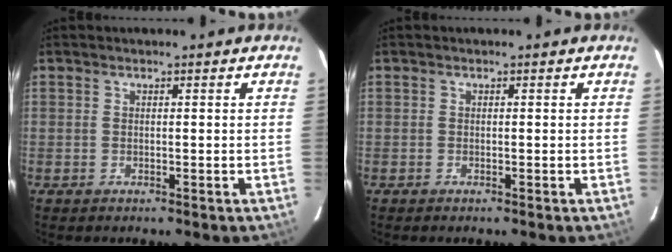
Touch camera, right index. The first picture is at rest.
{"total": 0.0}